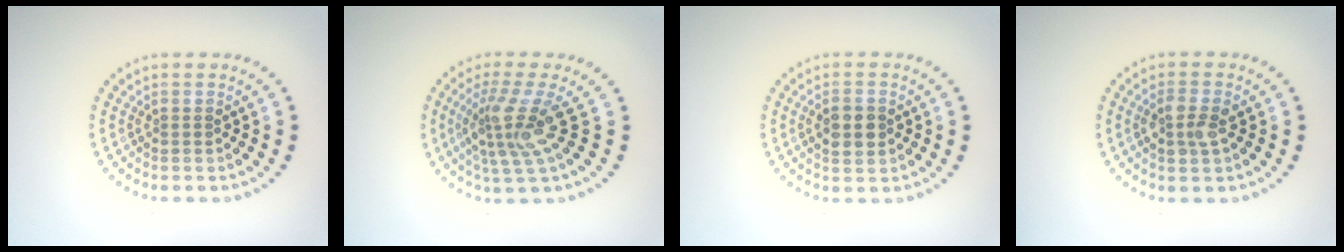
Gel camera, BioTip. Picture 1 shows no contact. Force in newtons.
{"total": 4.0, "press": 3.1, "slide": 2.6}
{"total": 2.8, "press": 2.8, "slide": 0.1}
{"total": 2.4, "press": 2.4, "slide": 0.3}